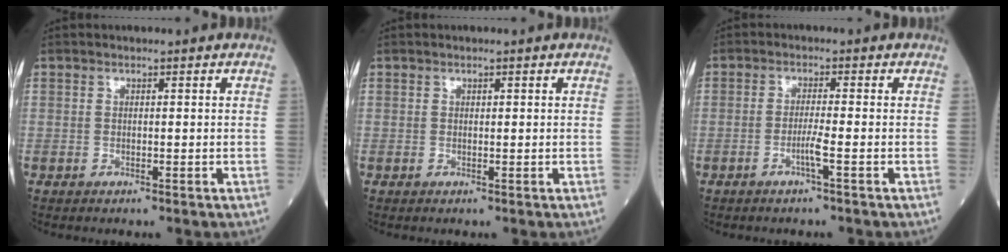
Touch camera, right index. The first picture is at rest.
{"total": 0.0}
{"total": 2.7, "force": [-1.2, -0.5, 2.4], "torque": [-0.049, -0.004, -0.026]}